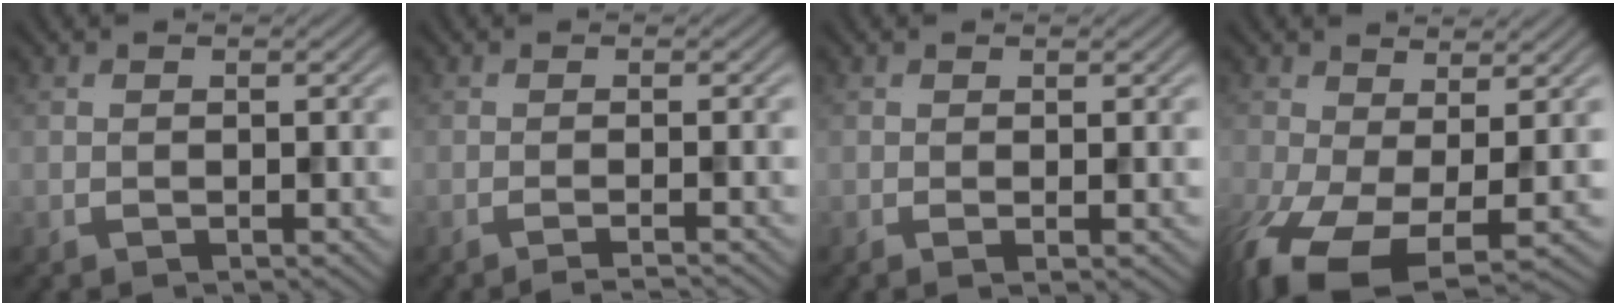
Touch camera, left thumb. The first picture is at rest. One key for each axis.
{"total": 1.9, "fx": -0.9, "fy": 0.4, "fz": 1.6, "tx": -0.011, "ty": -0.004, "tz": -0.027}
{"total": 0.9, "fx": 0.1, "fy": 0.2, "fz": 0.9, "tx": -0.010, "ty": -0.002, "tz": 0.003}
{"total": 7.7, "fx": -2.5, "fy": 4.1, "fz": 6.0, "tx": -0.137, "ty": -0.033, "tz": -0.038}